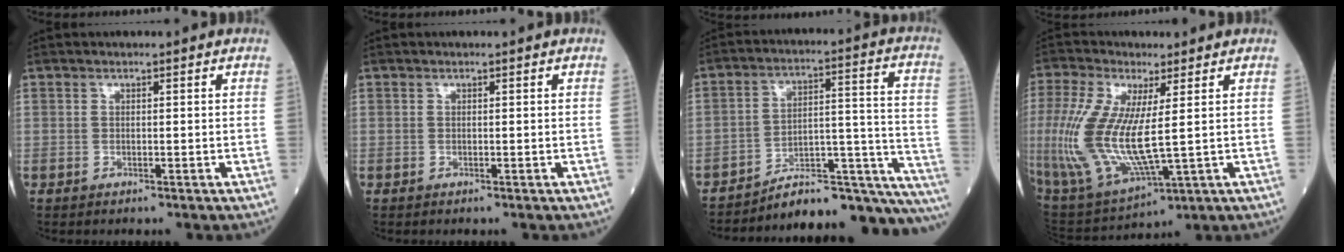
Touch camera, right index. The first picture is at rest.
{"total": 0.0}
{"total": 20.3, "force": [-19.1, 2.3, 6.4], "torque": [-0.022, 0.066, -0.263]}
{"total": 15.7, "force": [0.5, 4.6, 15.0], "torque": [-0.345, -0.017, 0.024]}